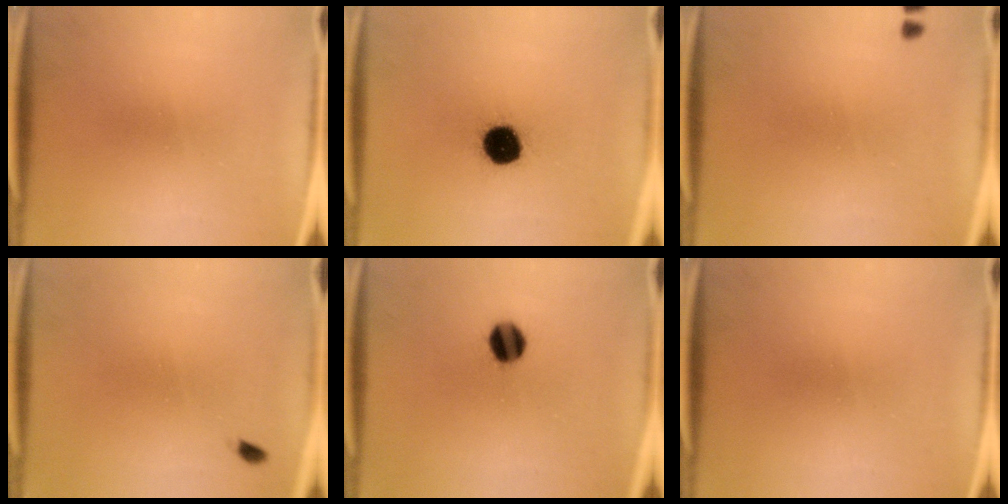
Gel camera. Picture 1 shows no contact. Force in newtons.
{"total": 11.4}
{"total": 0.6}
{"total": 0.7}
{"total": 6.5}
{"total": 0.0}